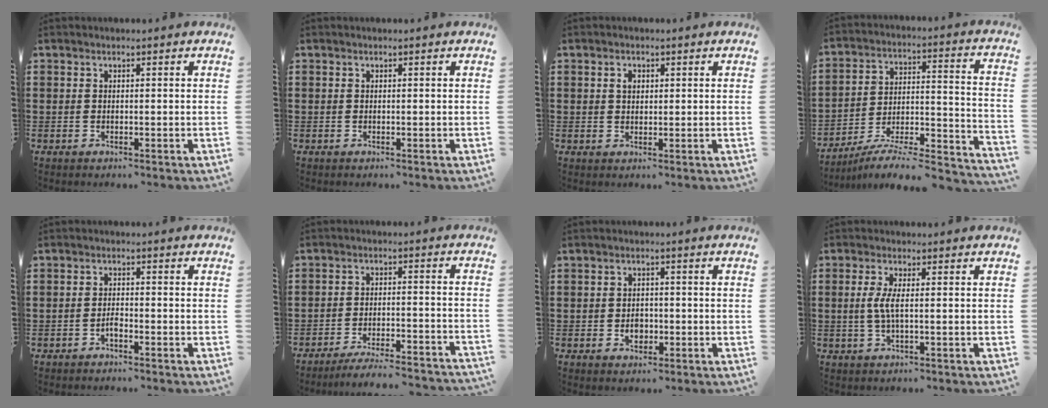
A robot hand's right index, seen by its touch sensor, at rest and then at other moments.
{"total": 0.0}
{"total": 1.6, "force": [0.4, 1.0, 1.1], "torque": [-0.024, 0.005, 0.007]}
{"total": 5.8, "force": [-5.2, 0.6, 2.6], "torque": [-0.039, -0.011, -0.105]}
{"total": 1.5, "force": [-1.1, 0.4, 1.0], "torque": [-0.023, -0.003, -0.020]}
{"total": 5.3, "force": [-5.0, -0.3, 1.7], "torque": [-0.030, -0.009, -0.097]}
{"total": 2.5, "force": [-0.6, 1.8, 1.6], "torque": [-0.027, -0.003, -0.014]}
{"total": 3.3, "force": [-0.1, 0.5, 3.3], "torque": [-0.077, -0.007, -0.008]}